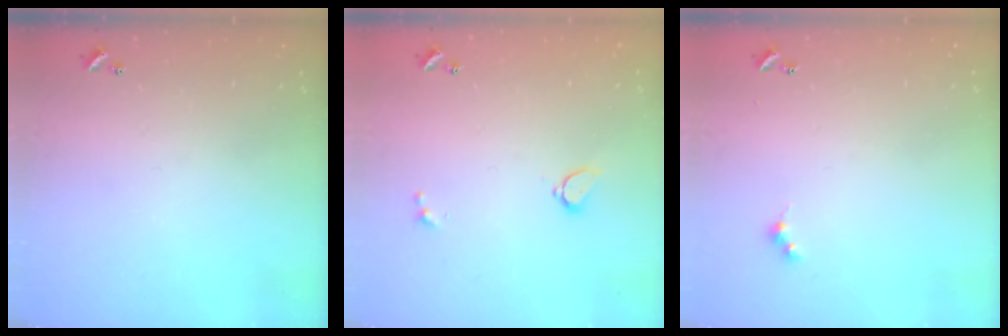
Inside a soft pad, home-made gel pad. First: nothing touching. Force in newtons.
{"total": 1.7, "press": 1.6, "slide": 0.5}
{"total": 2.6, "press": 2.6, "slide": 0.5}